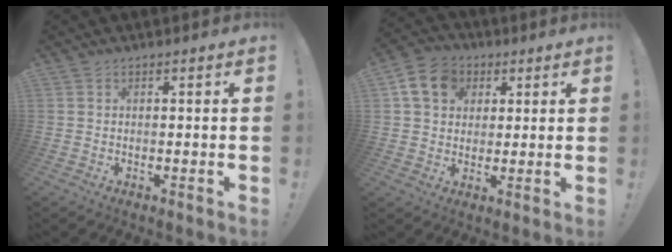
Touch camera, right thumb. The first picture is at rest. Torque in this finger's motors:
{"motor_torque": [0.95, 1.43, 0.21, -0.13, 0.00]}